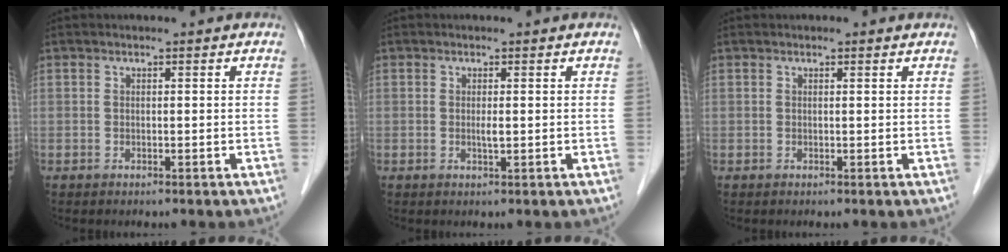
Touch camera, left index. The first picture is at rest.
{"total": 1.0, "force": [0.0, 0.1, 1.0], "torque": [-0.022, -0.002, 0.001]}
{"total": 0.0}